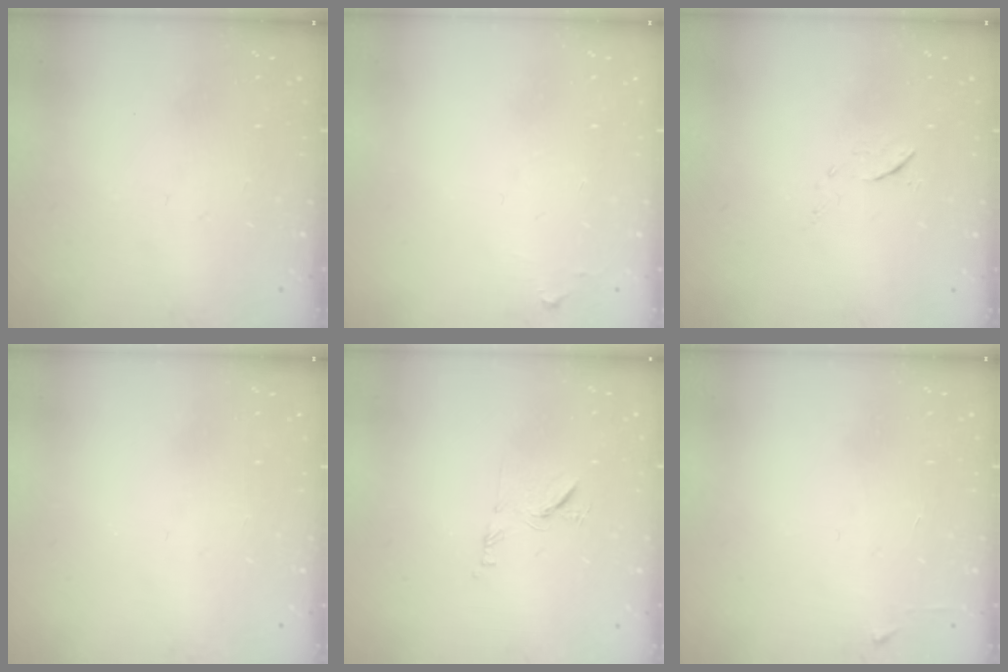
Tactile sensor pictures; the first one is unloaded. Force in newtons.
{"total": 5.0, "press": 5.0, "slide": 0.7}
{"total": 5.3, "press": 5.3, "slide": 0.6}
{"total": 0.0}
{"total": 7.5, "press": 7.5, "slide": 0.8}
{"total": 2.4, "press": 2.4, "slide": 0.3}